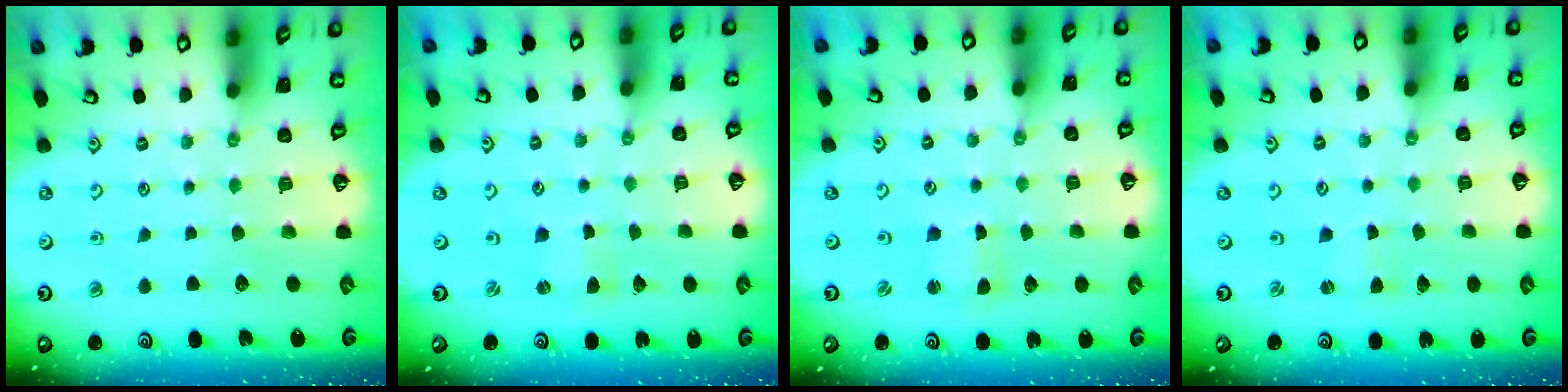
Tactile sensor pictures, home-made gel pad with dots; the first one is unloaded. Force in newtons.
{"total": 0.0}
{"total": 1.2, "press": 1.1, "slide": 0.3}
{"total": 0.8, "press": 0.8, "slide": 0.2}